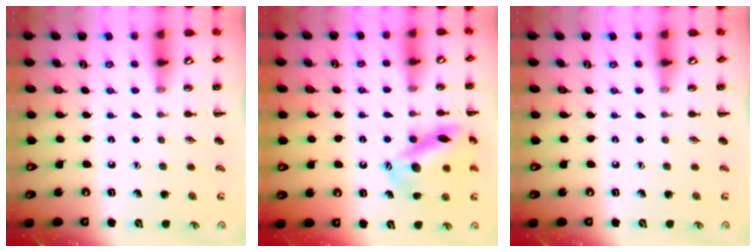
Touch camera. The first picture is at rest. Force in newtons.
{"total": 14.5, "press": 14.4, "slide": 1.6}
{"total": 0.0}